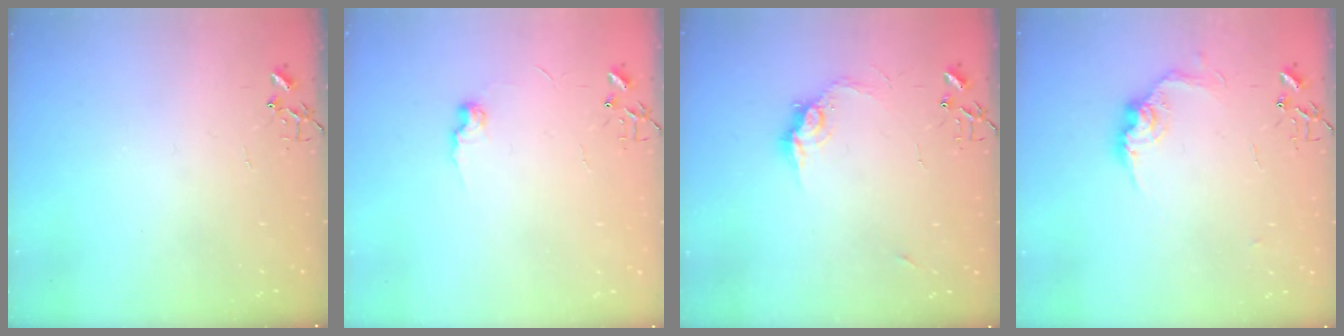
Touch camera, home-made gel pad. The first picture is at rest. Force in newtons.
{"total": 6.1, "press": 6.1, "slide": 0.3}
{"total": 9.8, "press": 9.8, "slide": 0.6}
{"total": 11.3, "press": 11.3, "slide": 0.6}